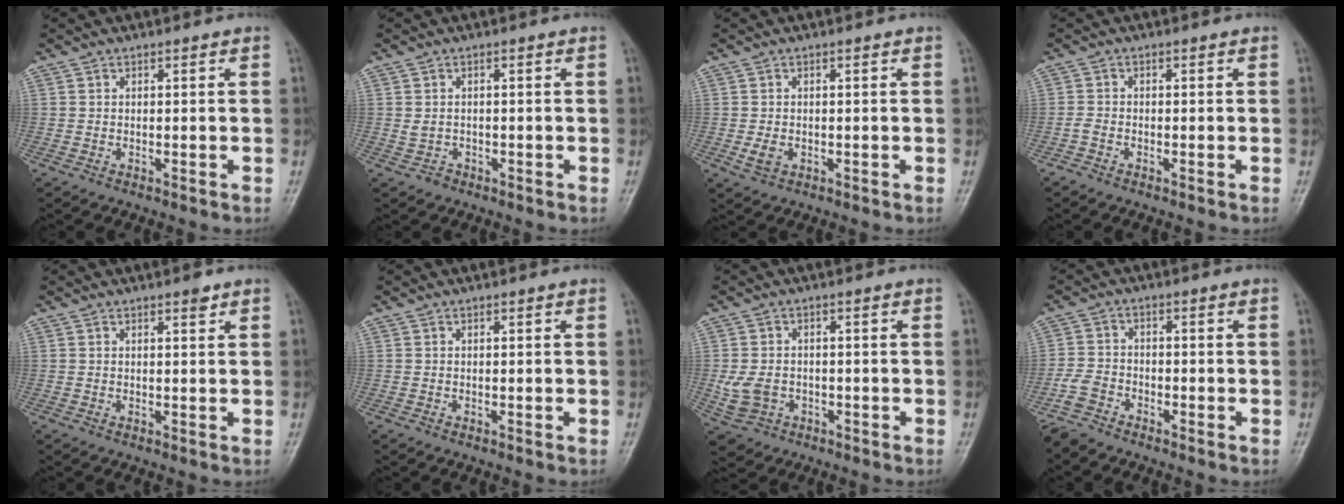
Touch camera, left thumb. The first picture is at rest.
{"total": 1.6, "force": [-0.5, 1.4, 0.6], "torque": [-0.009, 0.004, -0.006]}
{"total": 2.4, "force": [-0.6, 1.7, 1.5], "torque": [-0.029, -0.002, -0.008]}
{"total": 1.3, "force": [-1.0, 0.6, 0.5], "torque": [-0.015, 0.001, -0.026]}
{"total": 1.3, "force": [0.9, 0.4, 0.9], "torque": [-0.010, -0.005, 0.013]}
{"total": 0.0}
{"total": 5.6, "force": [-1.3, 4.6, 3.0], "torque": [-0.058, 0.007, -0.016]}
{"total": 4.1, "force": [-3.7, 1.7, 0.9], "torque": [-0.024, 0.004, -0.083]}